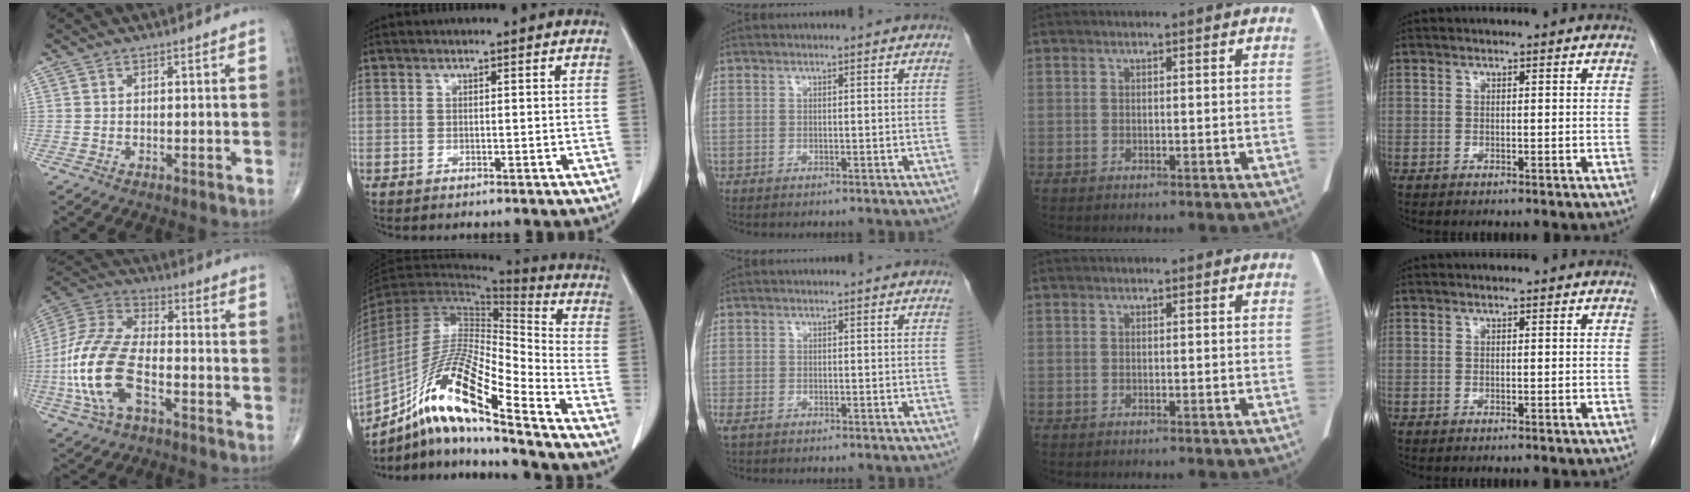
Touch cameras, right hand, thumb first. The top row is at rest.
{"thumb": {"total": 18.0, "force": [-5.3, 8.7, 14.8], "torque": [-0.325, 0.027, -0.101]}, "index": {"total": 18.7, "force": [-12.7, 1.5, 13.7], "torque": [-0.274, -0.014, -0.232]}, "middle": {"total": 2.4, "force": [-1.7, 1.1, 1.4], "torque": [-0.033, -0.008, -0.027]}}